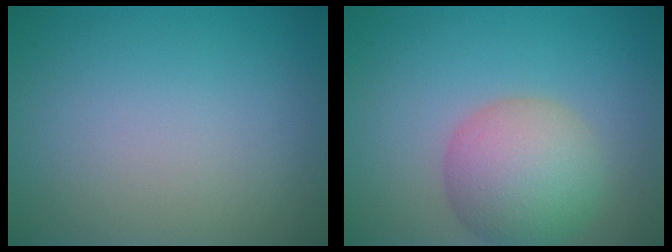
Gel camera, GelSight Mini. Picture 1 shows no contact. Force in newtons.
{"total": 6.2, "press": 6.2, "slide": 0.3}